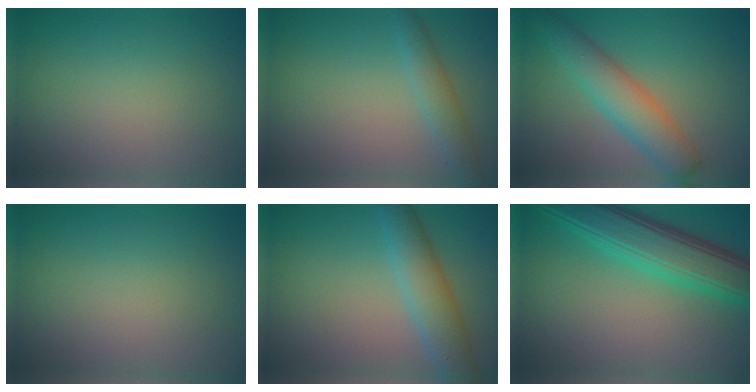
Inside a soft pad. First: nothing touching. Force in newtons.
{"total": 2.2, "press": 2.2, "slide": 0.0}
{"total": 4.9, "press": 4.9, "slide": 0.3}
{"total": 0.0}
{"total": 4.3, "press": 4.3, "slide": 0.2}
{"total": 7.3, "press": 7.3, "slide": 0.3}